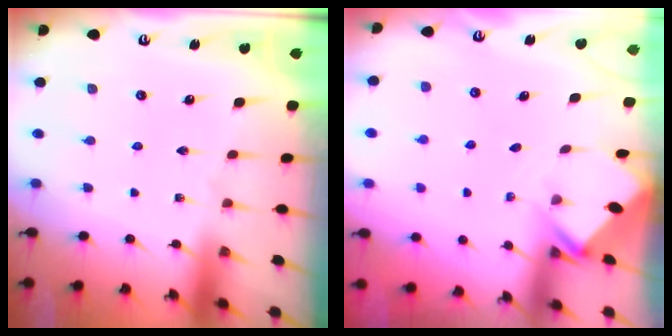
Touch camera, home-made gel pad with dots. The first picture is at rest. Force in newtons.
{"total": 2.5, "press": 2.5, "slide": 0.2}